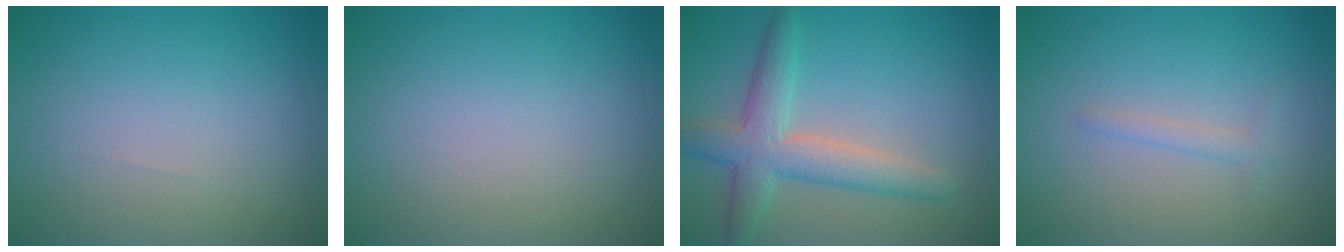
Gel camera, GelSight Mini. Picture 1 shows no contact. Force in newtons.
{"total": 0.0}
{"total": 4.9, "press": 4.9, "slide": 0.2}
{"total": 1.0, "press": 1.0, "slide": 0.0}